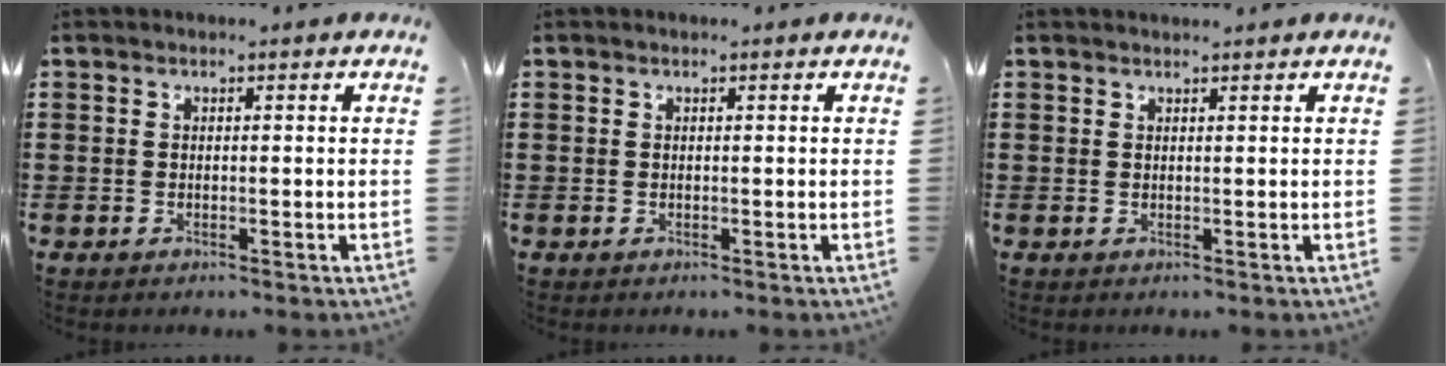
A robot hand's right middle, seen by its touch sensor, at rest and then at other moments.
{"total": 0.0}
{"total": 0.7, "force": [0.7, -0.1, 0.0], "torque": [-0.001, -0.004, 0.014]}